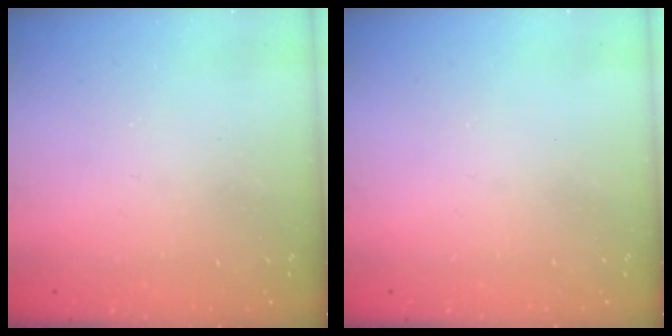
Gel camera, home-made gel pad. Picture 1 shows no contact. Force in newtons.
{"total": 0.0}